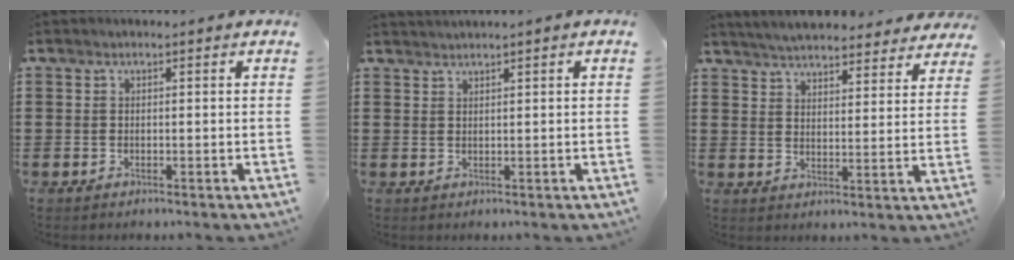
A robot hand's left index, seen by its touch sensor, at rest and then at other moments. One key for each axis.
{"total": 1.0, "fx": 0.9, "fy": -0.2, "fz": 0.2, "tx": -0.004, "ty": -0.001, "tz": 0.019}
{"total": 5.2, "fx": 5.1, "fy": 0.1, "fz": 0.8, "tx": -0.038, "ty": -0.024, "tz": 0.092}